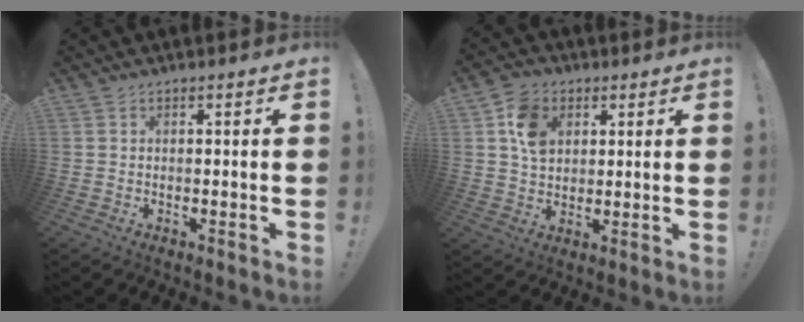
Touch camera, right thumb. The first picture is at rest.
{"total": 9.6, "force": [3.3, 7.6, 4.9], "torque": [-0.077, 0.001, 0.068]}